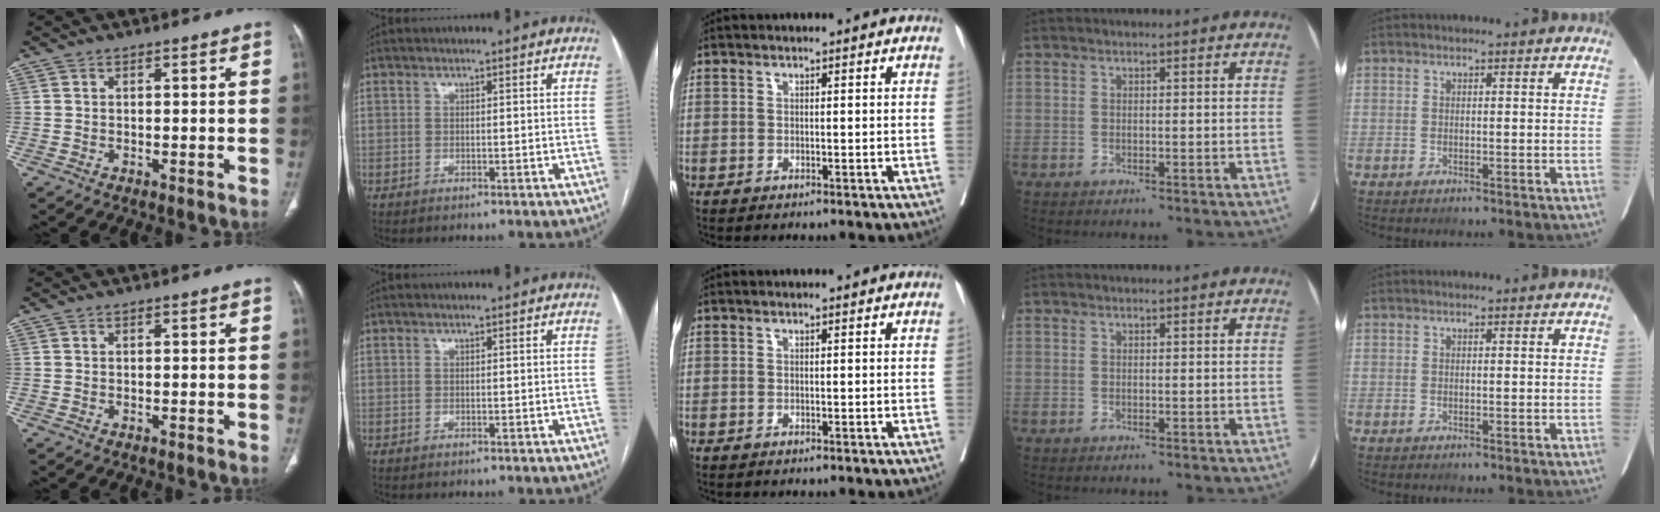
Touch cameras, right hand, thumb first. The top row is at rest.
{}